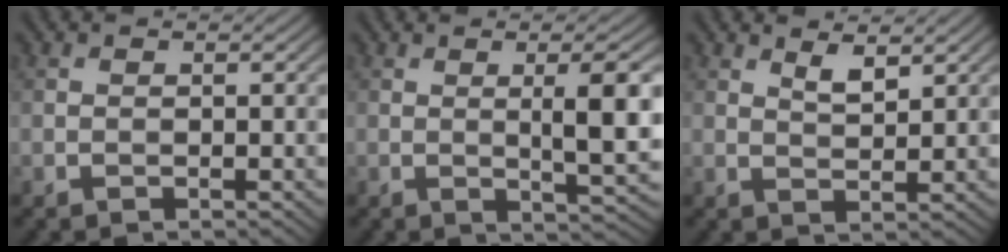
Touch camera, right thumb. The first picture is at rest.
{"total": 6.4, "force": [0.8, 1.1, 6.3], "torque": [-0.103, 0.003, 0.019]}
{"total": 2.6, "force": [1.8, 0.7, 1.7], "torque": [-0.035, -0.004, 0.037]}